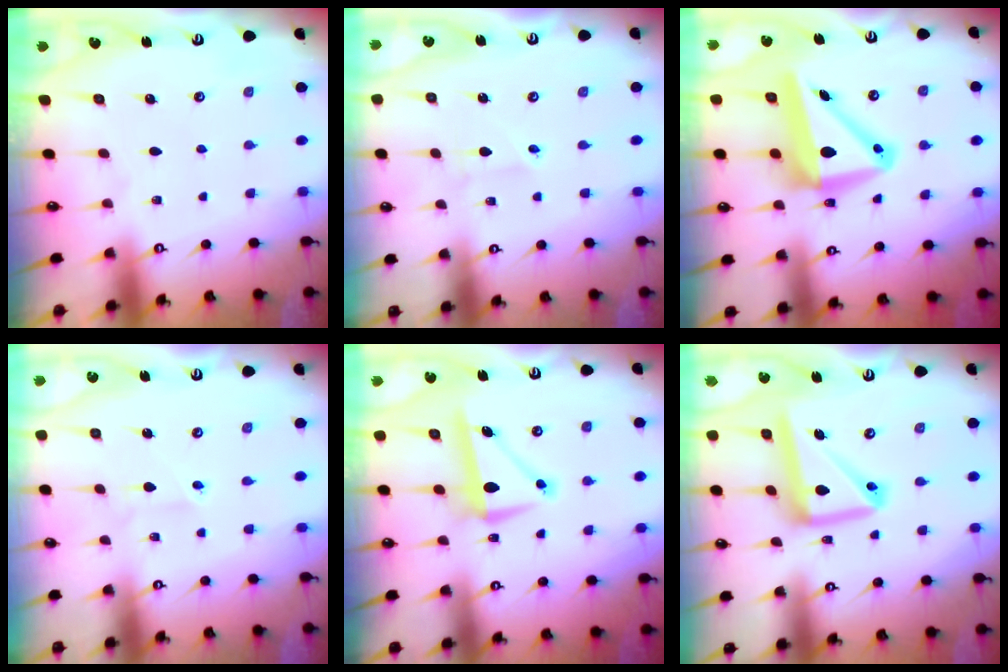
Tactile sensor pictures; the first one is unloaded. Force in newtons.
{"total": 0.7, "press": 0.7, "slide": 0.0}
{"total": 12.4, "press": 12.0, "slide": 3.2}
{"total": 3.2, "press": 3.2, "slide": 0.3}
{"total": 8.9, "press": 8.6, "slide": 2.2}
{"total": 13.7, "press": 13.6, "slide": 1.3}